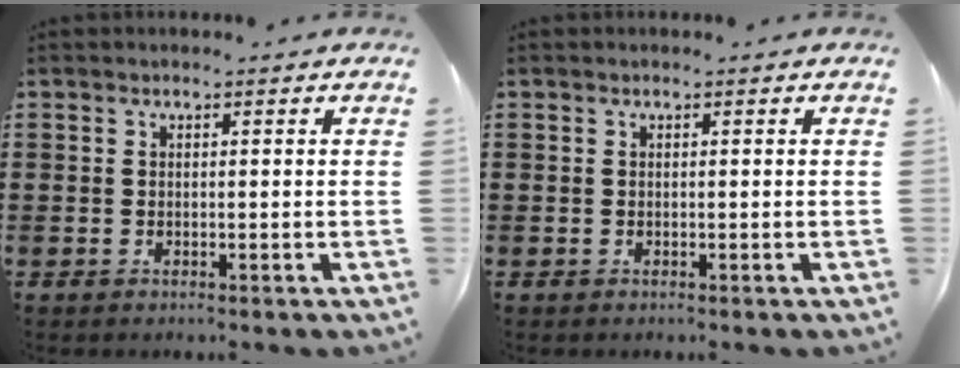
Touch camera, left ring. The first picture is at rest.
{"total": 0.0}